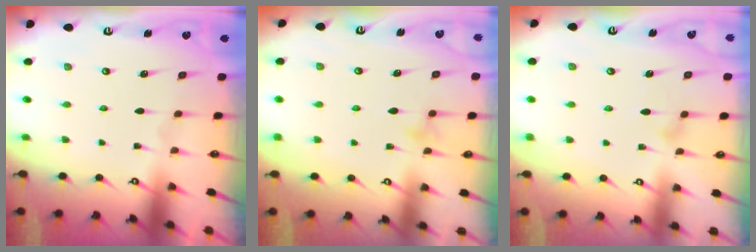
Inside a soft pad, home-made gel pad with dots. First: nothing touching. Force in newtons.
{"total": 8.5, "press": 8.5, "slide": 0.8}
{"total": 8.1, "press": 8.1, "slide": 0.5}